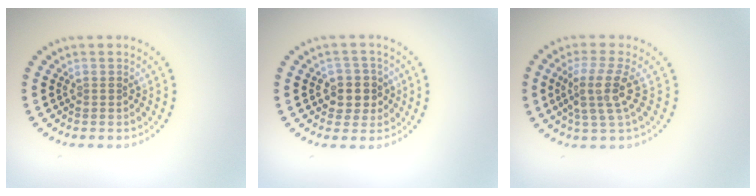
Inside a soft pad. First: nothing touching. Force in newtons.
{"total": 2.9, "press": 2.7, "slide": 1.2}
{"total": 3.9, "press": 2.8, "slide": 2.6}